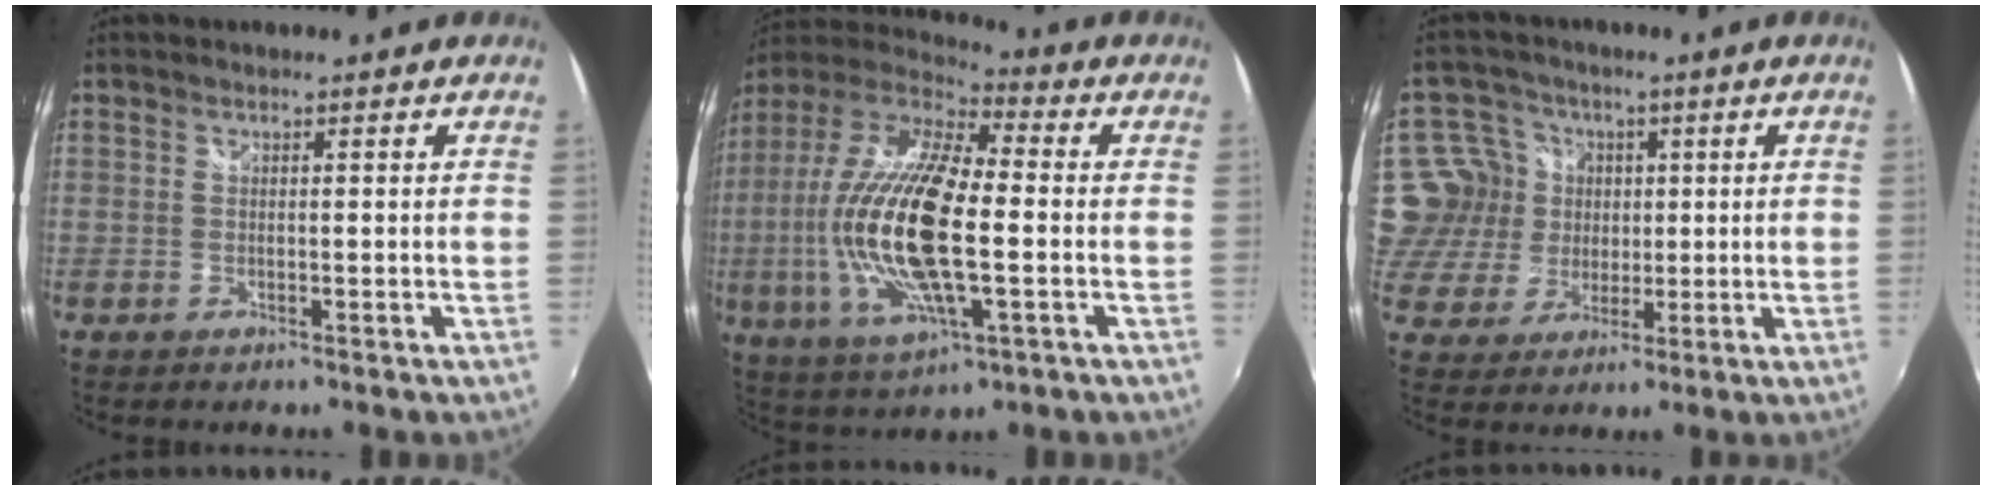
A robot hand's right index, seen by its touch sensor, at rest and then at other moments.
{"total": 22.5, "force": [-1.9, 7.5, 21.1], "torque": [-0.420, -0.010, -0.044]}
{"total": 10.9, "force": [2.4, 10.6, 1.4], "torque": [-0.062, 0.021, 0.044]}